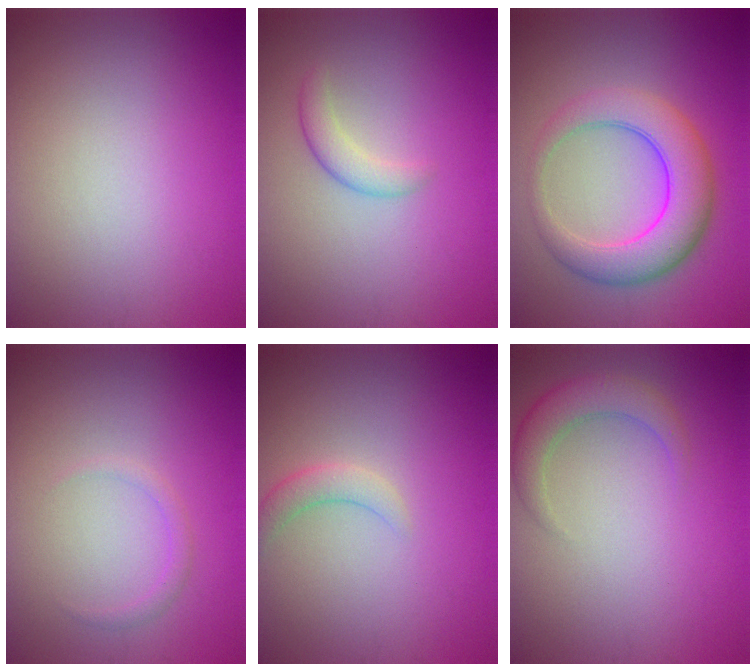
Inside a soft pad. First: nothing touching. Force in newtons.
{"total": 1.9, "press": 1.9, "slide": 0.0}
{"total": 6.5, "press": 6.5, "slide": 0.1}
{"total": 1.0, "press": 1.0, "slide": 0.0}
{"total": 1.8, "press": 1.8, "slide": 0.1}
{"total": 3.0, "press": 3.0, "slide": 0.3}